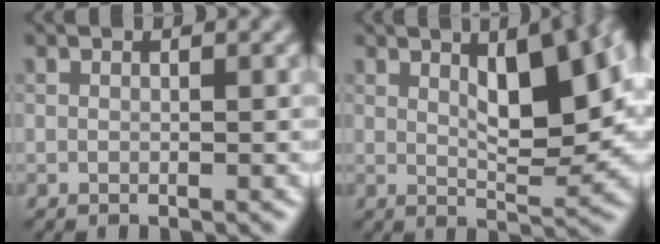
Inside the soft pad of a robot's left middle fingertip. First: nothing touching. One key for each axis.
{"total": 9.5, "fx": 2.7, "fy": 3.5, "fz": 8.4, "tx": -0.111, "ty": 0.013, "tz": 0.039}